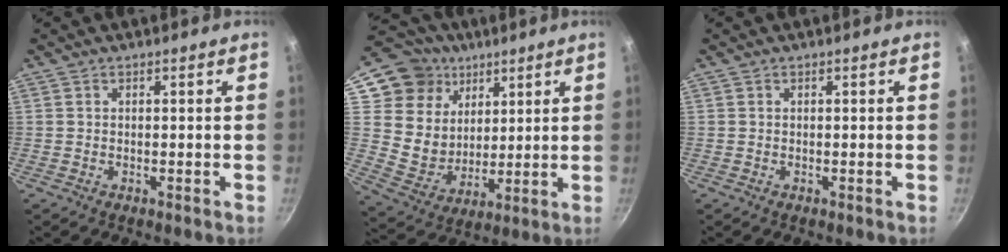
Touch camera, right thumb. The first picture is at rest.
{"total": 15.8, "force": [7.8, 12.9, 5.0], "torque": [-0.052, -0.027, 0.150]}
{"total": 0.0}